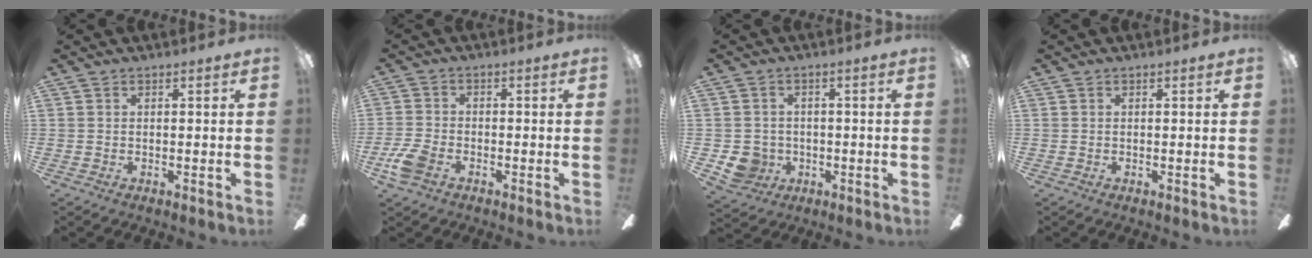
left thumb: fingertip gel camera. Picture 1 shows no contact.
{"total": 6.0, "force": [-3.1, 3.7, 3.6], "torque": [-0.090, 0.004, -0.060]}
{"total": 5.8, "force": [-1.3, 5.5, 1.0], "torque": [-0.046, 0.002, -0.024]}
{"total": 0.0}